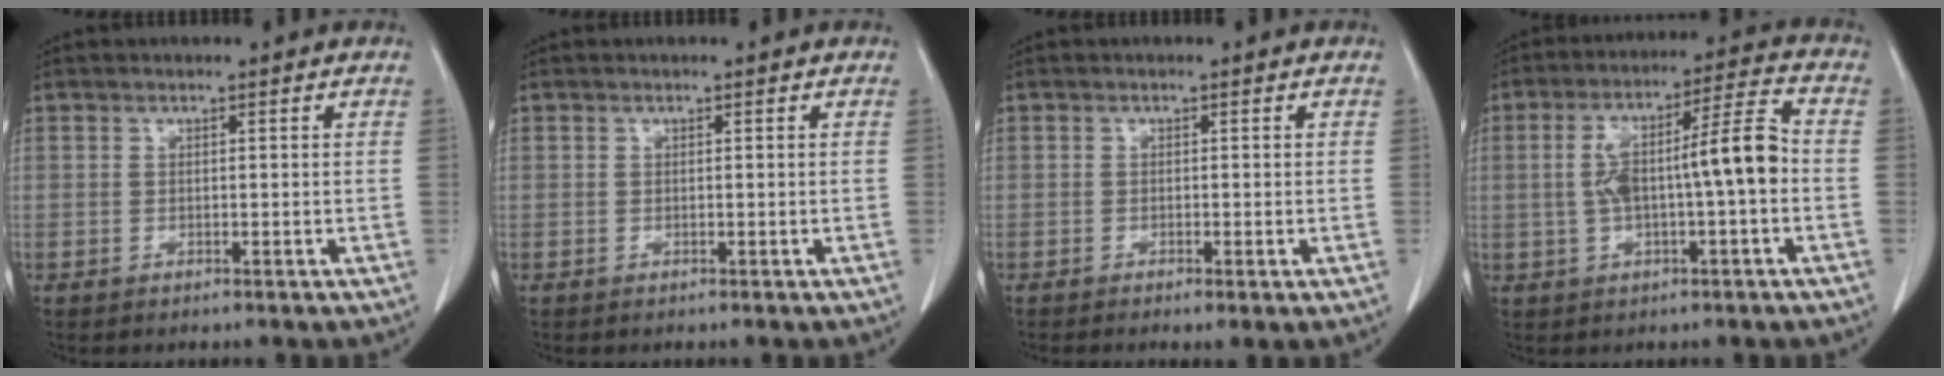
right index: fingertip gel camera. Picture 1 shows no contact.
{"total": 0.0}
{"total": 1.4, "force": [-0.6, 0.2, 1.2], "torque": [-0.021, -0.004, -0.009]}
{"total": 11.2, "force": [-0.7, 1.4, 11.0], "torque": [-0.192, 0.032, -0.011]}